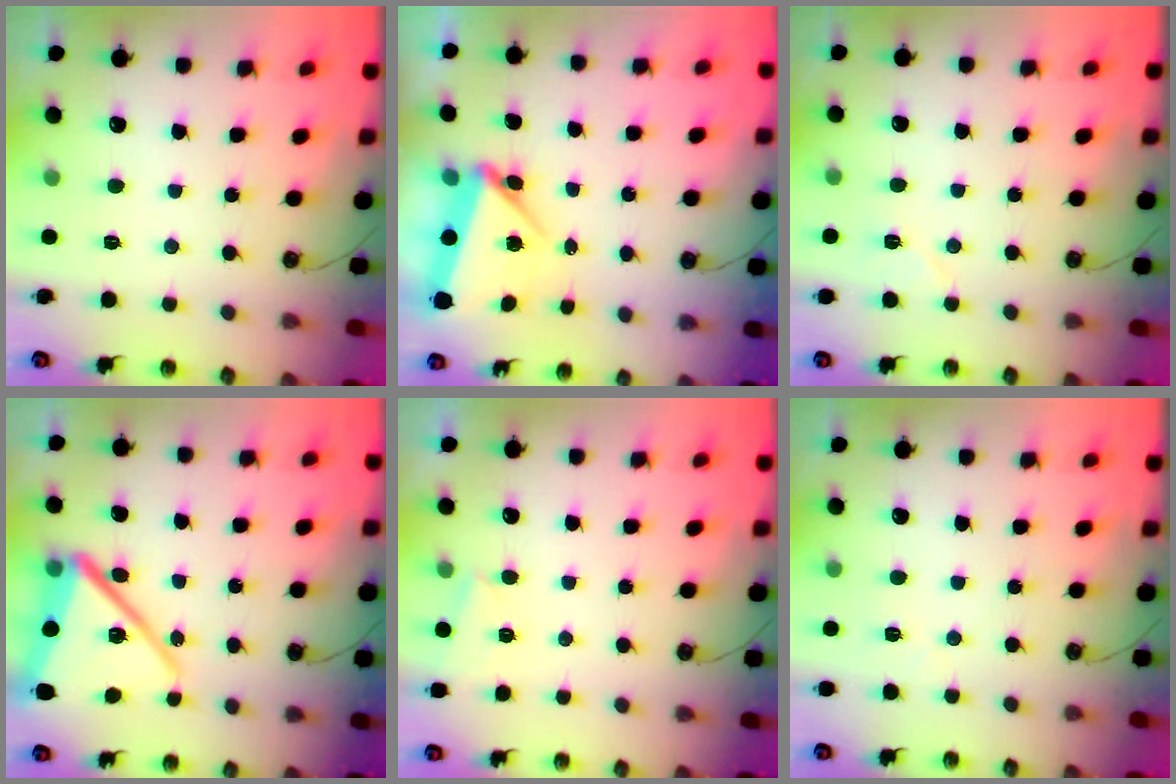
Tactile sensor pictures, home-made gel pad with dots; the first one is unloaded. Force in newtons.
{"total": 6.5, "press": 6.5, "slide": 0.6}
{"total": 6.7, "press": 6.6, "slide": 1.2}
{"total": 18.1, "press": 18.0, "slide": 1.5}
{"total": 3.7, "press": 2.4, "slide": 2.8}
{"total": 4.1, "press": 3.7, "slide": 1.8}